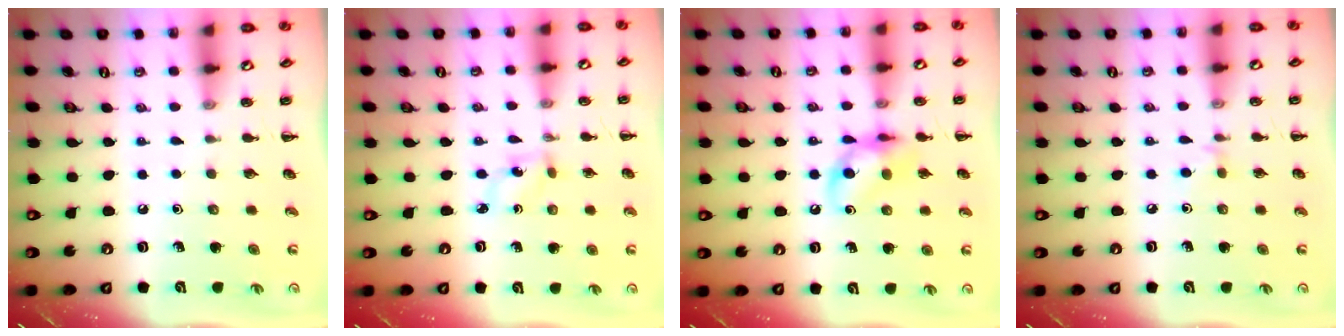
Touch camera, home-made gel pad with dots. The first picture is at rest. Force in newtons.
{"total": 2.7, "press": 2.6, "slide": 0.9}
{"total": 12.5, "press": 12.3, "slide": 2.1}
{"total": 3.0, "press": 2.7, "slide": 1.2}